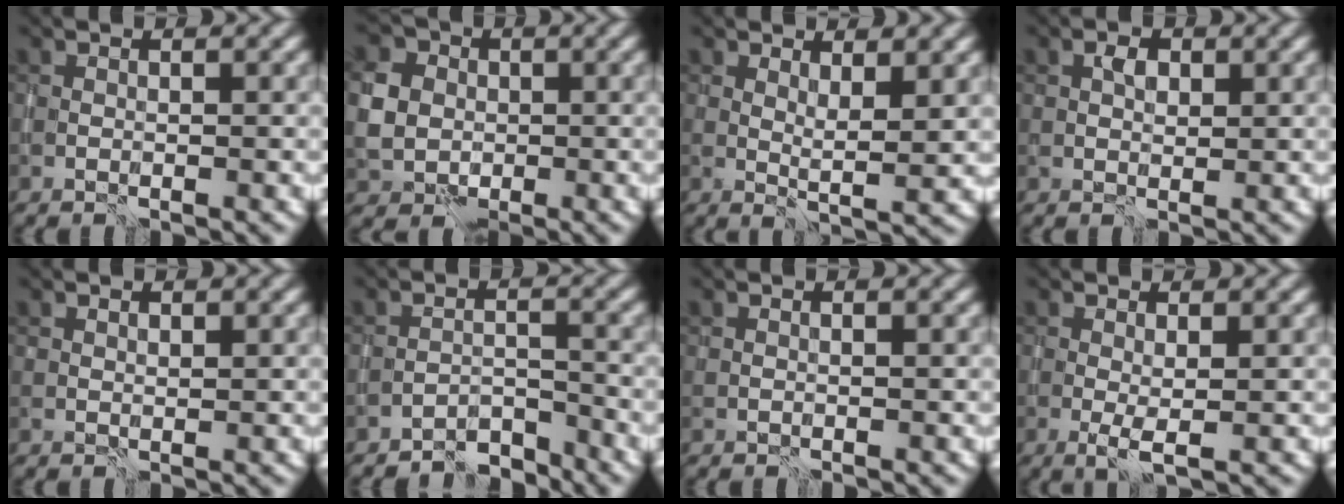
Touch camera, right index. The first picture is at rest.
{"total": 5.0, "force": [0.3, 4.5, 2.1], "torque": [-0.062, 0.007, 0.002]}
{"total": 3.2, "force": [1.6, 1.0, 2.6], "torque": [-0.041, -0.010, 0.030]}
{"total": 1.7, "force": [0.6, 1.2, 1.0], "torque": [-0.019, 0.001, 0.012]}
{"total": 0.7, "force": [0.6, 0.3, 0.1], "torque": [-0.001, -0.001, 0.015]}
{"total": 3.3, "force": [-3.2, 0.5, 0.1], "torque": [0.008, 0.008, -0.062]}
{"total": 0.0}
{"total": 1.6, "force": [-0.1, 0.2, 1.6], "torque": [-0.031, -0.005, -0.002]}